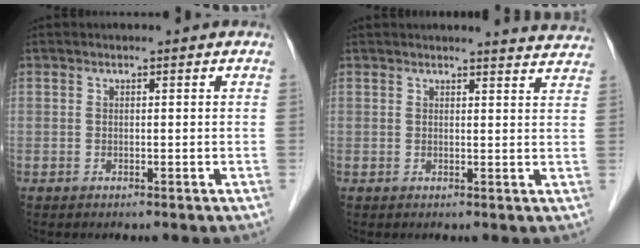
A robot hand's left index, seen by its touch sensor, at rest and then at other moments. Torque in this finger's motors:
{"motor_torque": [0.87, -0.74, 0.30, 0.04]}